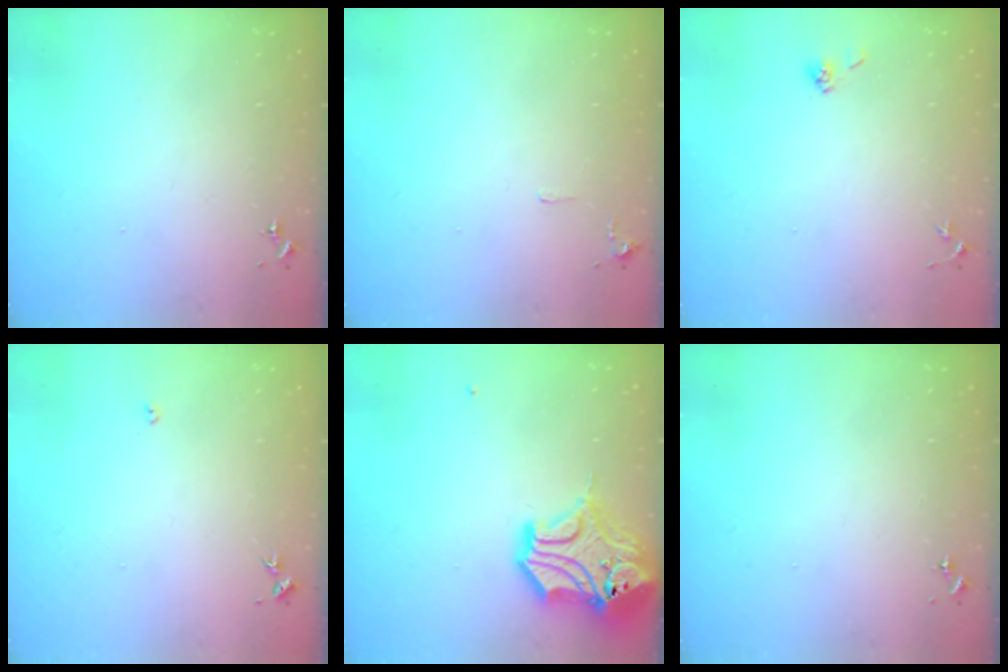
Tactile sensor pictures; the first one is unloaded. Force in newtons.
{"total": 5.0, "press": 5.0, "slide": 0.8}
{"total": 3.9, "press": 3.5, "slide": 1.7}
{"total": 2.7, "press": 2.7, "slide": 0.5}
{"total": 18.5, "press": 18.3, "slide": 2.6}
{"total": 0.0}